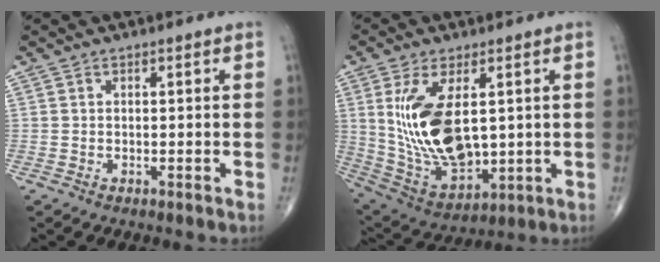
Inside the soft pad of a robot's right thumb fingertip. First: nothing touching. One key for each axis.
{"total": 17.3, "fx": 2.7, "fy": 8.8, "fz": 14.7, "tx": -0.272, "ty": -0.019, "tz": 0.074}